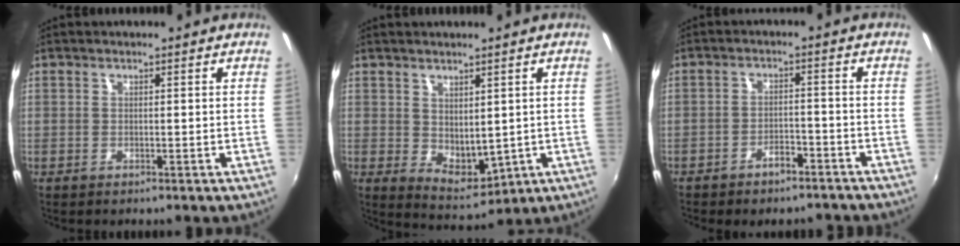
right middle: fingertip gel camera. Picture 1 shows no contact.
{"total": 5.8, "force": [1.5, 3.8, 4.1], "torque": [-0.064, -0.013, 0.038]}
{"total": 5.5, "force": [-4.6, 2.2, 2.0], "torque": [-0.047, 0.007, -0.058]}